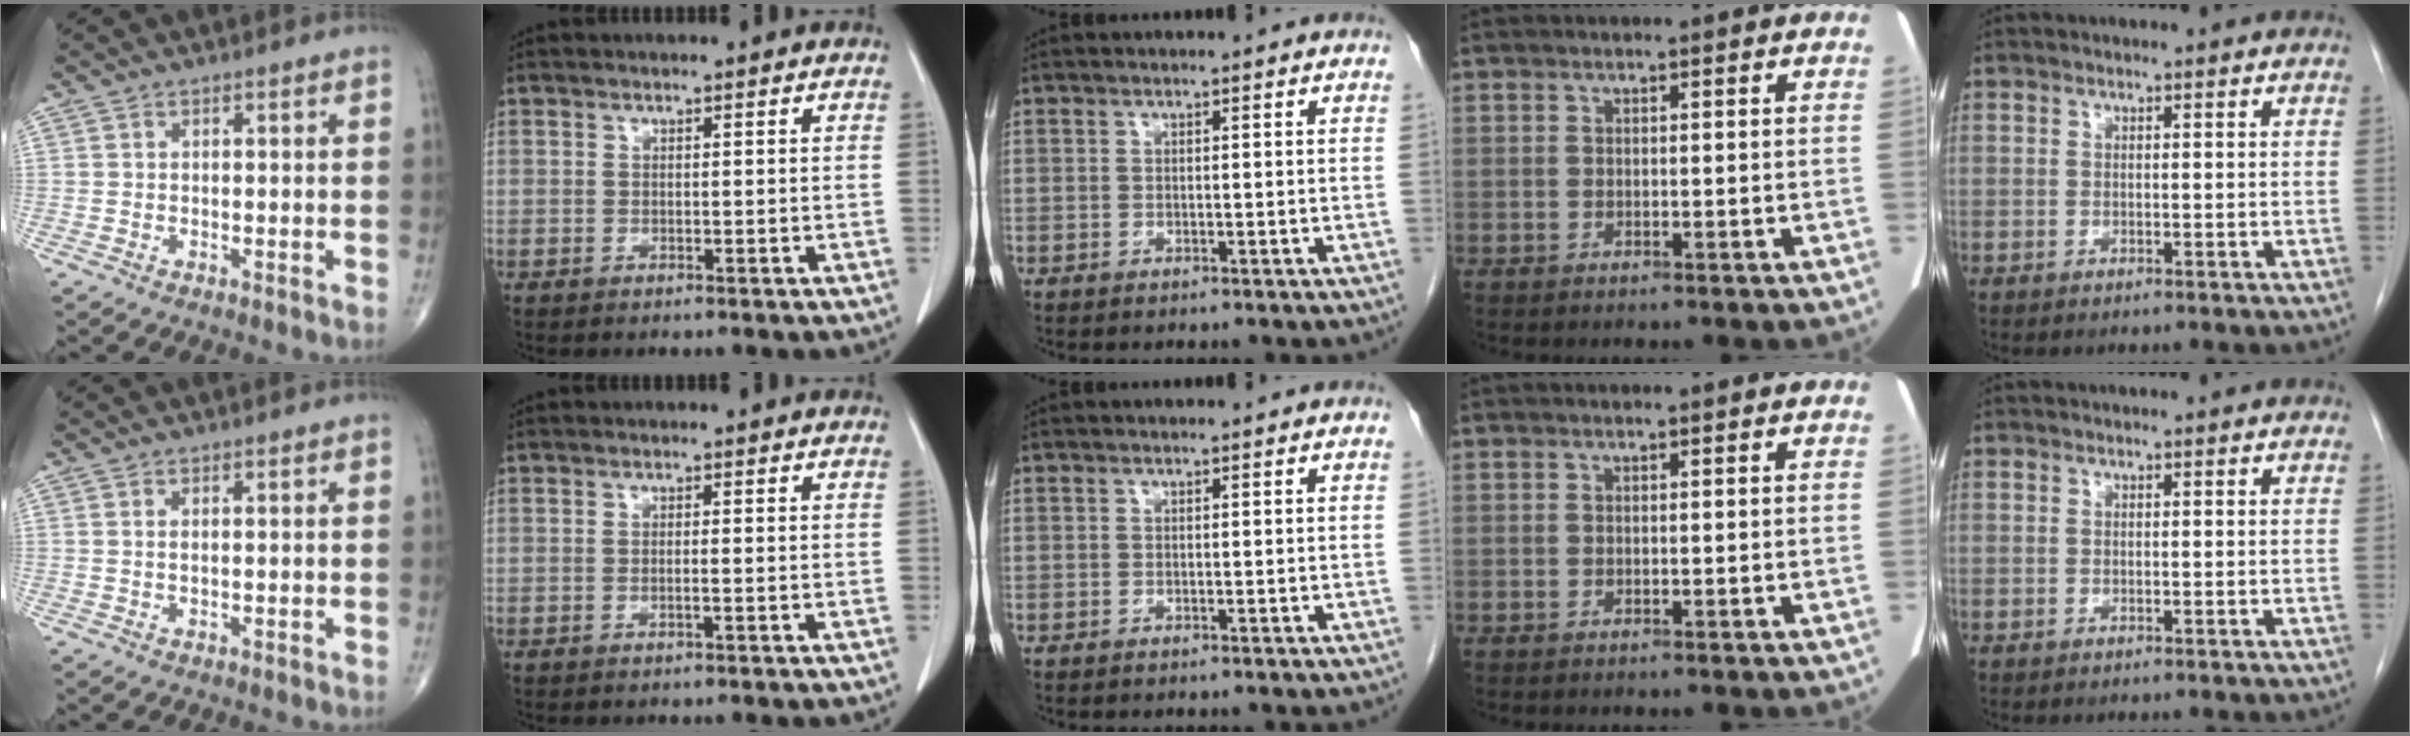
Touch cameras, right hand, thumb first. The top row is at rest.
{"thumb": {"total": 0.8, "force": [0.3, 0.3, 0.7], "torque": [-0.018, 0.001, 0.007]}, "index": {"total": 0.8, "force": [-0.2, -0.1, 0.7], "torque": [-0.015, -0.001, -0.003]}}